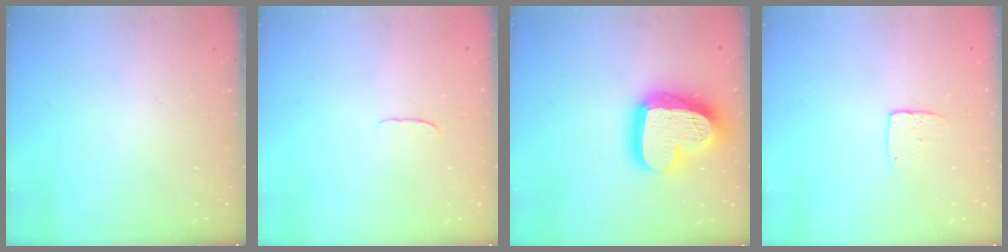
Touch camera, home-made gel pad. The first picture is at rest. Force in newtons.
{"total": 3.1, "press": 3.1, "slide": 0.2}
{"total": 23.3, "press": 23.3, "slide": 1.9}
{"total": 5.8, "press": 5.7, "slide": 0.6}